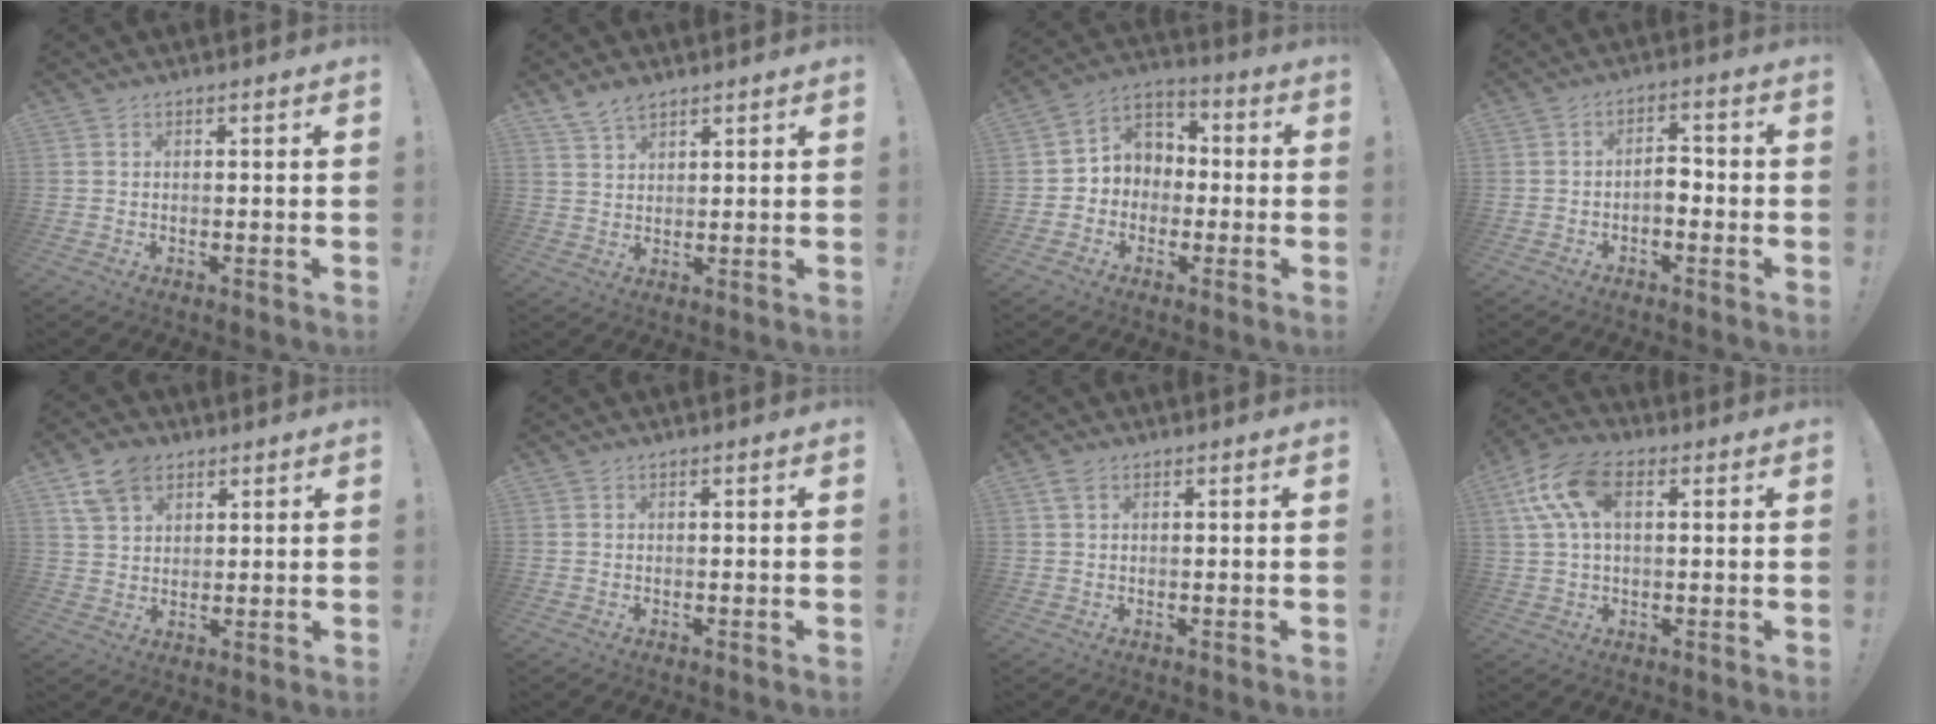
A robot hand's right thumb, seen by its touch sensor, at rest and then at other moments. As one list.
[{"total": 4.8, "force": [3.9, 2.1, 2.0], "torque": [-0.040, -0.019, 0.075]}, {"total": 7.1, "force": [-1.3, 6.8, 1.7], "torque": [-0.021, 0.013, -0.015]}, {"total": 4.9, "force": [-2.0, 2.8, 3.5], "torque": [-0.070, 0.011, -0.036]}, {"total": 9.4, "force": [5.7, 6.2, 4.2], "torque": [-0.067, -0.019, 0.112]}, {"total": 0.0}, {"total": 1.6, "force": [0.7, 0.8, 1.1], "torque": [-0.032, 0.005, 0.016]}, {"total": 14.0, "force": [4.2, 8.2, 10.6], "torque": [-0.204, -0.002, 0.078]}]